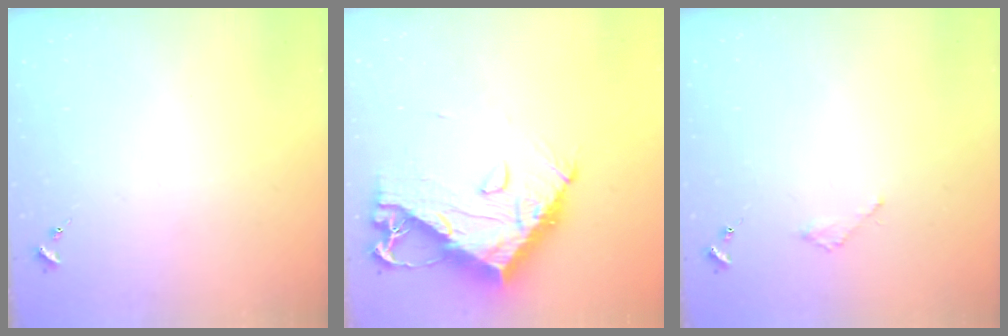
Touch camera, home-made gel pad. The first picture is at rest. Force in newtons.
{"total": 15.8, "press": 15.7, "slide": 1.7}
{"total": 2.1, "press": 2.1, "slide": 0.2}